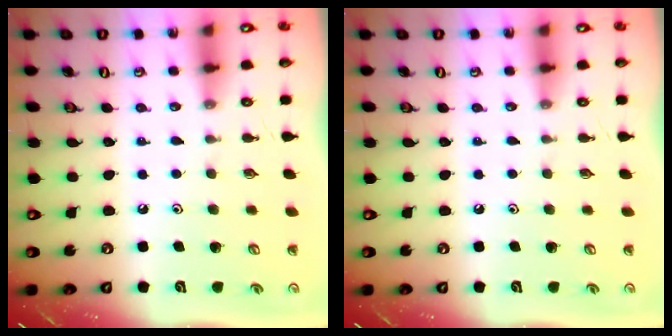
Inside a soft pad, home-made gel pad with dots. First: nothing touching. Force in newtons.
{"total": 0.0}